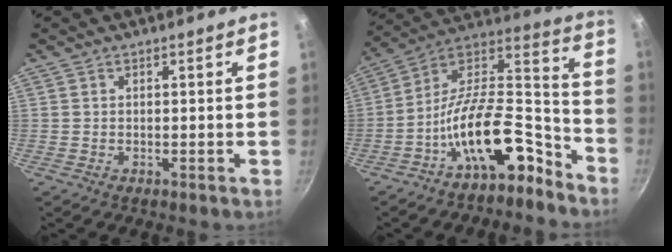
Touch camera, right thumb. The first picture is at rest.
{"total": 17.8, "force": [-10.6, 7.6, 12.0], "torque": [-0.153, 0.117, -0.187]}